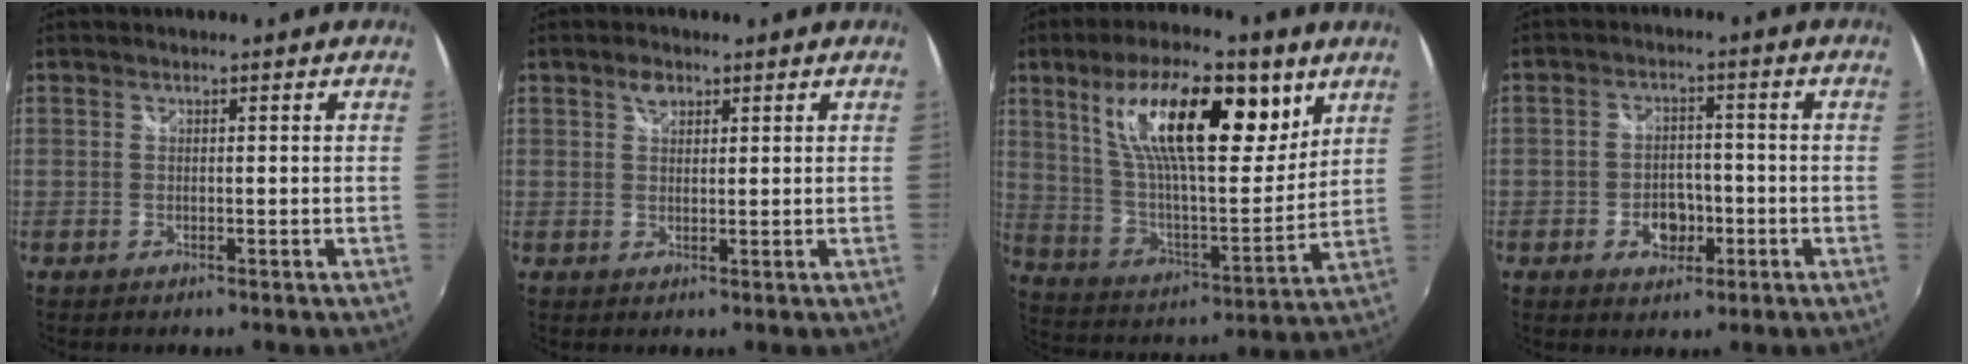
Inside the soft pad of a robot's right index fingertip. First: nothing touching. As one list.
[{"total": 2.3, "force": [1.3, 1.5, 1.2], "torque": [-0.017, 0.007, 0.022]}, {"total": 22.8, "force": [11.0, 8.3, 18.2], "torque": [-0.316, 0.014, 0.192]}, {"total": 5.5, "force": [-2.1, 4.0, 3.0], "torque": [-0.059, 0.005, -0.029]}]